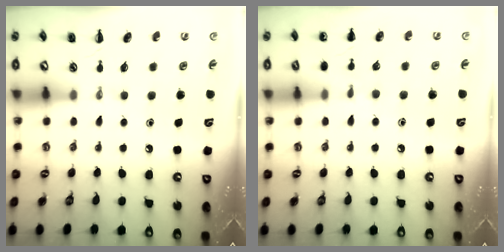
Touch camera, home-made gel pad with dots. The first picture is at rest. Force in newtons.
{"total": 5.2, "press": 5.0, "slide": 1.6}